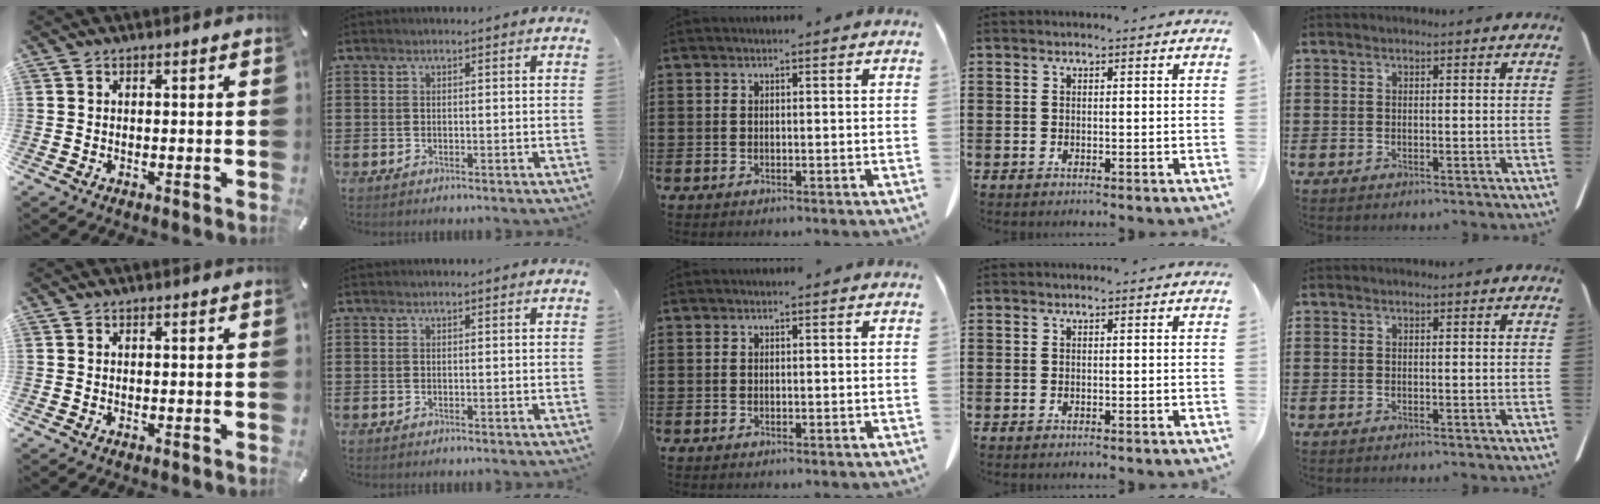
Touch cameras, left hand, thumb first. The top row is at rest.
{}